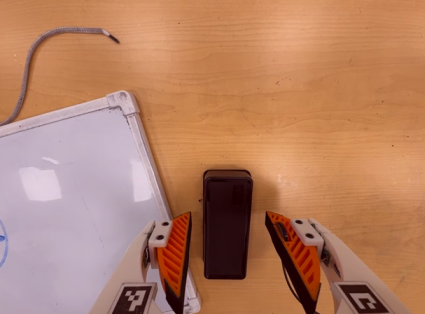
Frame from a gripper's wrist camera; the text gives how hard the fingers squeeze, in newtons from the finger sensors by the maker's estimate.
{"total": 0.0}